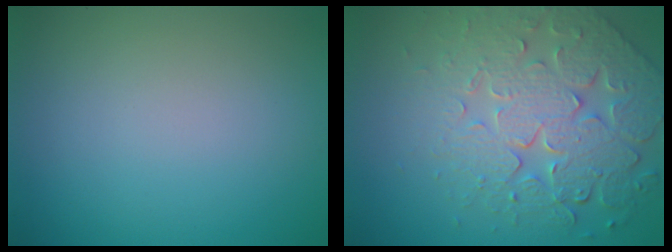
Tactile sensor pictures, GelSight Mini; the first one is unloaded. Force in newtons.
{"total": 7.7, "press": 5.8, "slide": 5.0}